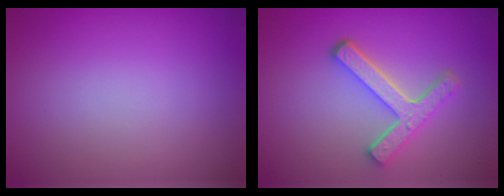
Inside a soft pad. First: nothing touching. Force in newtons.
{"total": 4.4, "press": 3.4, "slide": 2.9}